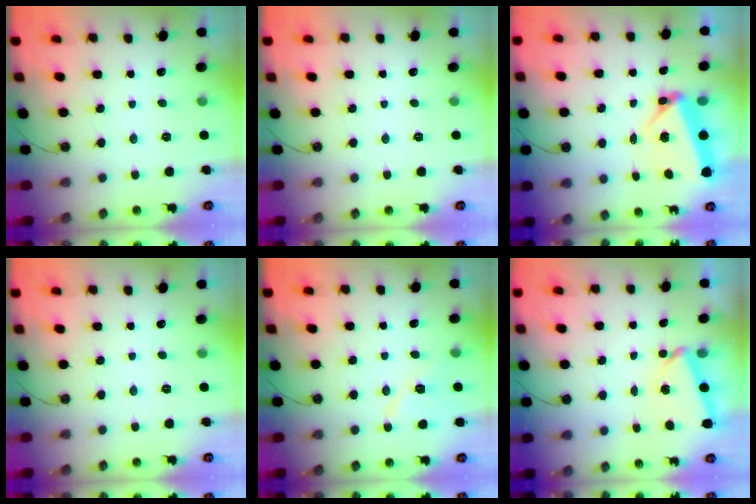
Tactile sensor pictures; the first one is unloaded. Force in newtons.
{"total": 0.0}
{"total": 5.9, "press": 5.4, "slide": 2.4}
{"total": 0.0}
{"total": 9.1, "press": 9.0, "slide": 1.7}
{"total": 2.9, "press": 2.6, "slide": 1.2}